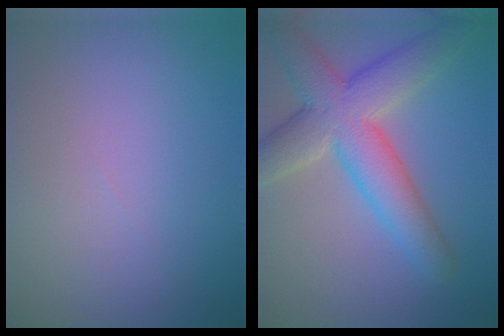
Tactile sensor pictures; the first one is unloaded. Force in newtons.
{"total": 8.0, "press": 8.0, "slide": 0.4}